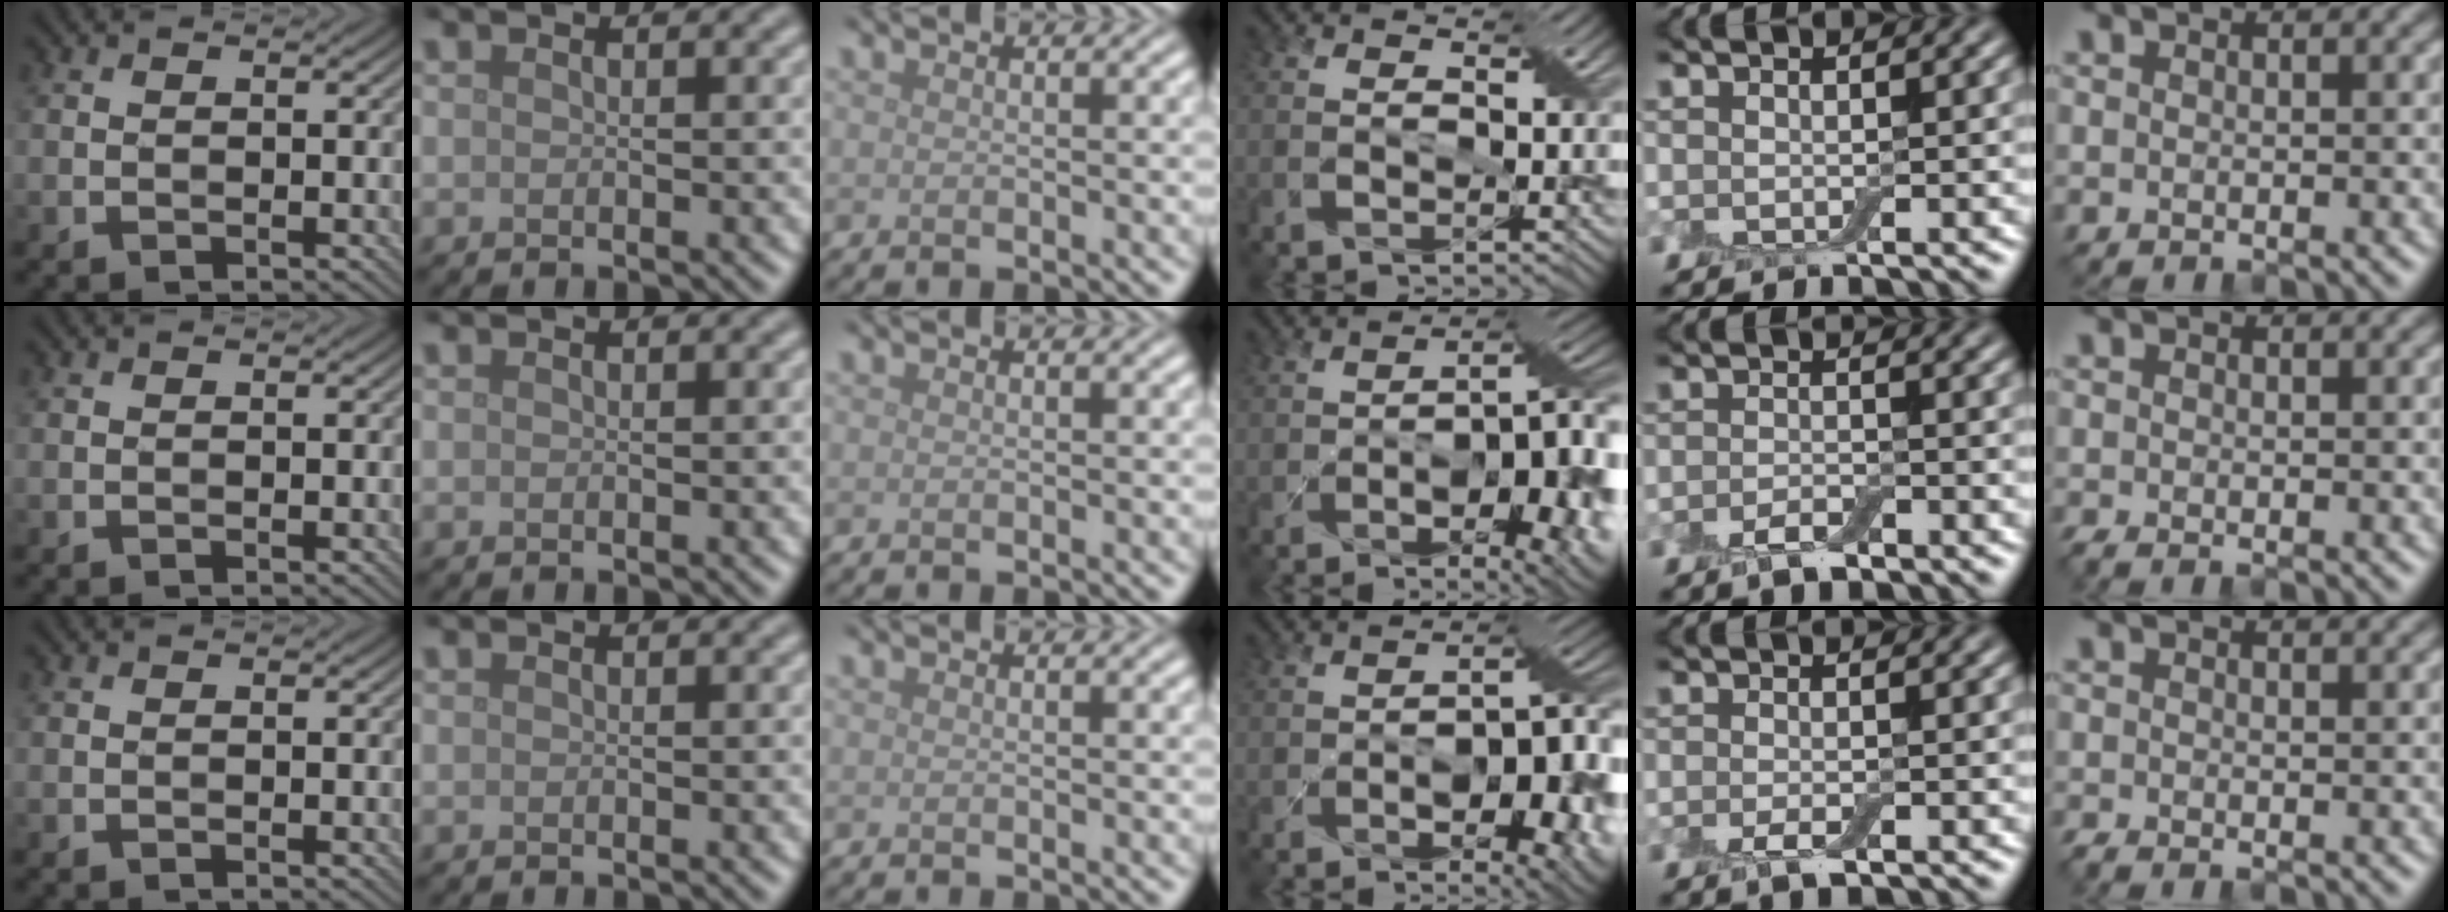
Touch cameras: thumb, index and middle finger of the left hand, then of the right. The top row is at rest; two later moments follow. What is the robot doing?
{"motion": "pour", "object": "bowl"}